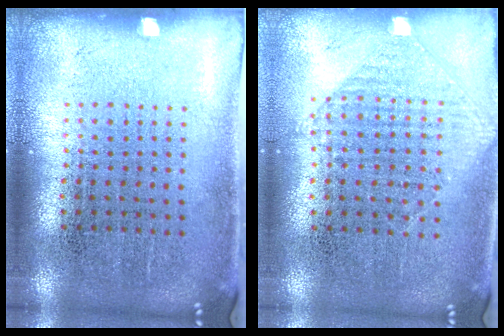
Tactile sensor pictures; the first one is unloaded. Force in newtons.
{"total": 0.9, "press": 0.8, "slide": 0.3}